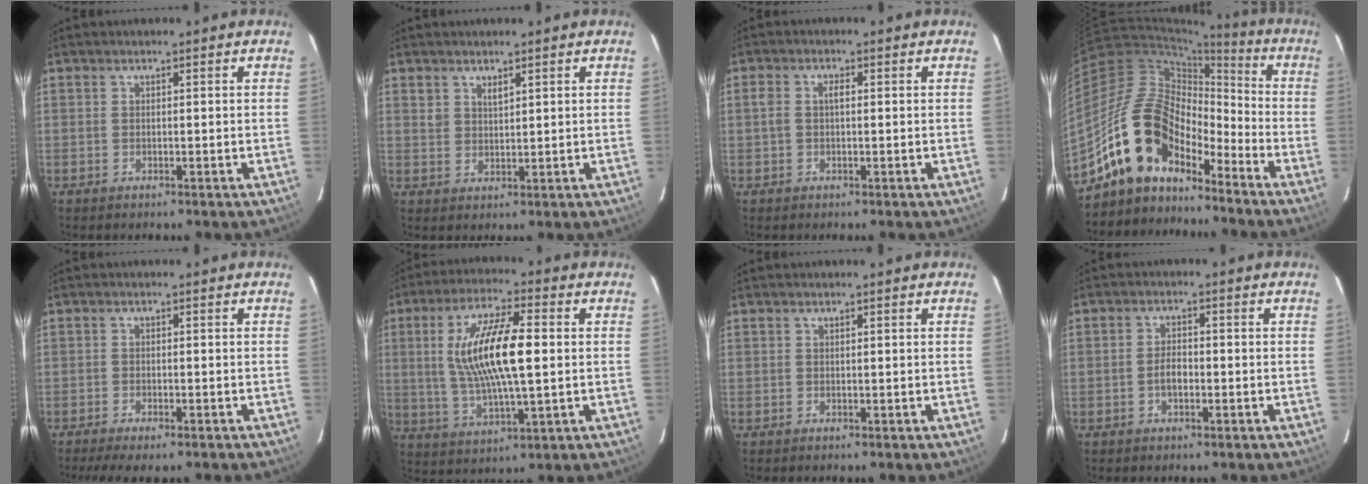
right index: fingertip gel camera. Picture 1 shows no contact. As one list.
[{"total": 2.4, "force": [1.8, 1.3, 1.0], "torque": [-0.015, 0.001, 0.034]}, {"total": 2.5, "force": [0.1, 1.4, 2.1], "torque": [-0.042, 0.006, 0.000]}, {"total": 15.0, "force": [-11.2, 7.1, 7.0], "torque": [-0.128, 0.017, -0.212]}, {"total": 6.0, "force": [-4.7, 1.3, 3.5], "torque": [-0.082, -0.026, -0.076]}, {"total": 15.6, "force": [1.6, 4.4, 14.8], "torque": [-0.286, 0.004, 0.037]}, {"total": 0.0}, {"total": 2.9, "force": [-1.0, 1.6, 2.3], "torque": [-0.044, 0.004, -0.016]}]